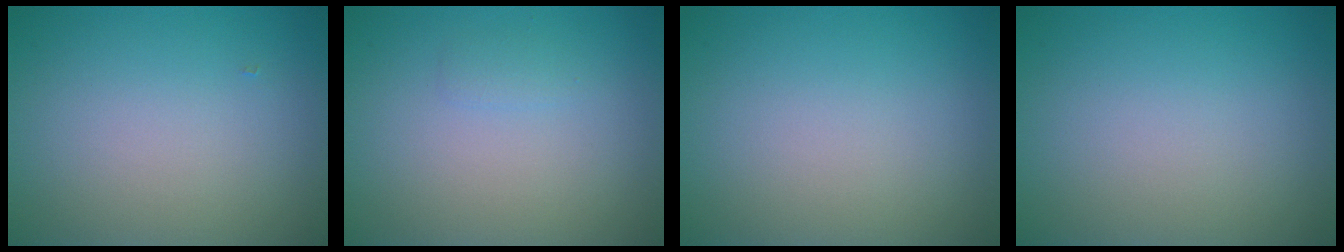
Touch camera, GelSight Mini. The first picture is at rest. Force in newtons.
{"total": 0.7, "press": 0.7, "slide": 0.0}
{"total": 0.0}
{"total": 0.0}